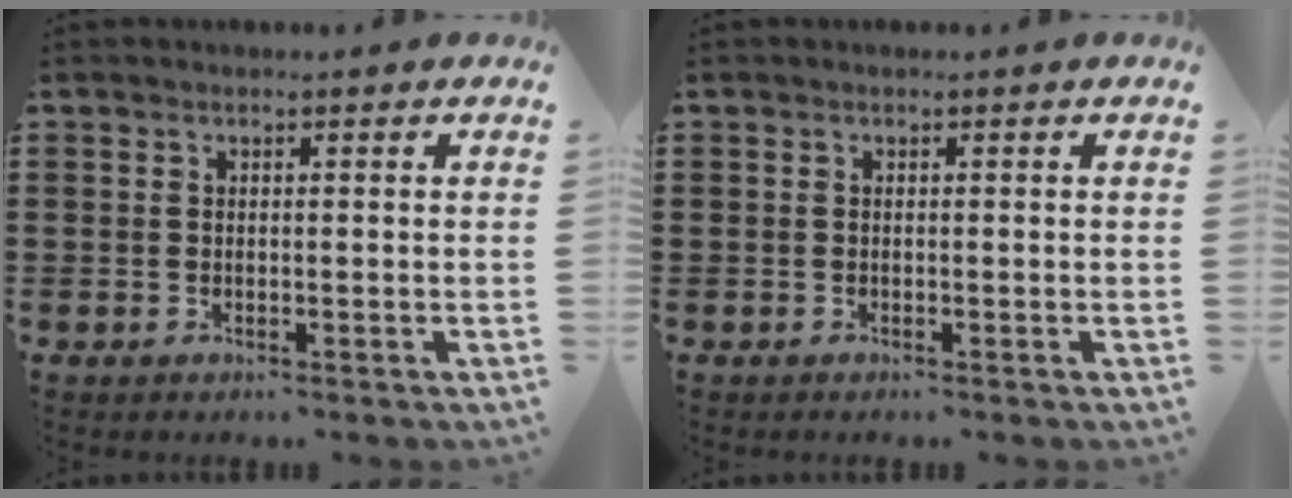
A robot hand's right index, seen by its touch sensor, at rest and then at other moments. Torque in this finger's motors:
{"motor_torque": [-0.04, -0.05, 0.00, -0.01]}